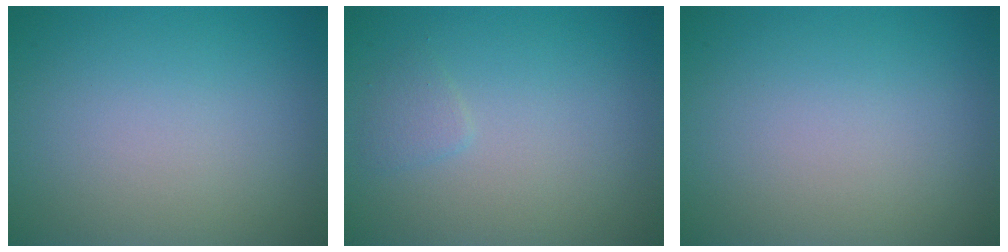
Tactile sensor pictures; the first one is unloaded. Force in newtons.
{"total": 0.9, "press": 0.9, "slide": 0.1}
{"total": 0.0}